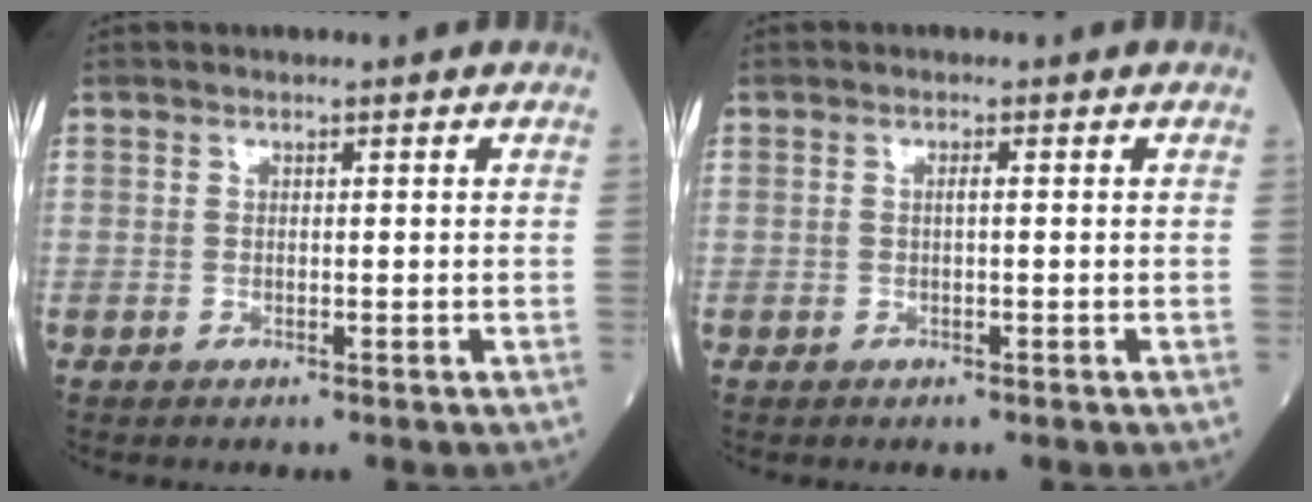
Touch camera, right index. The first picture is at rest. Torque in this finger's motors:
{"motor_torque": [-0.01, -0.08, -0.04, 0.02]}